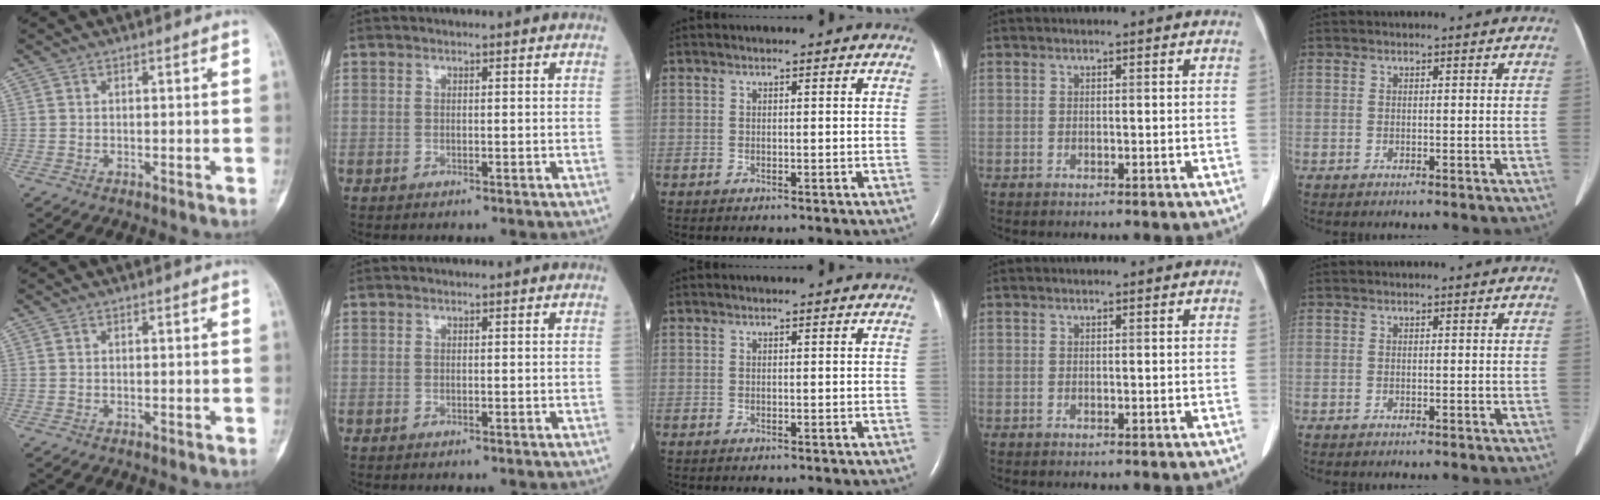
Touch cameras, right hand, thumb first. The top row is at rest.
{}